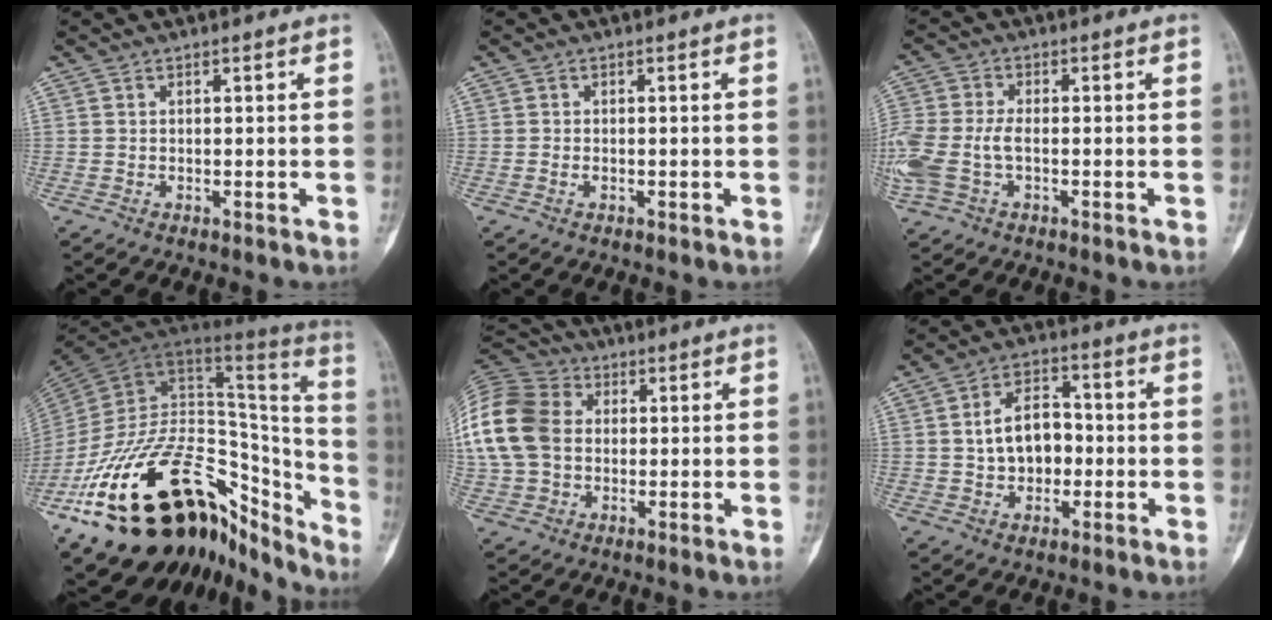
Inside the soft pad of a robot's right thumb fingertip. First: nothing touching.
{"total": 0.8, "force": [-0.3, 0.5, 0.4], "torque": [-0.009, 0.004, -0.007]}
{"total": 11.0, "force": [-2.0, 6.7, 8.5], "torque": [-0.229, 0.013, -0.034]}
{"total": 39.2, "force": [-21.5, 20.0, 26.0], "torque": [-0.380, 0.067, -0.331]}
{"total": 19.0, "force": [1.8, 14.6, 12.0], "torque": [-0.275, 0.028, 0.033]}
{"total": 9.5, "force": [-0.3, 6.6, 6.8], "torque": [-0.083, 0.019, -0.010]}